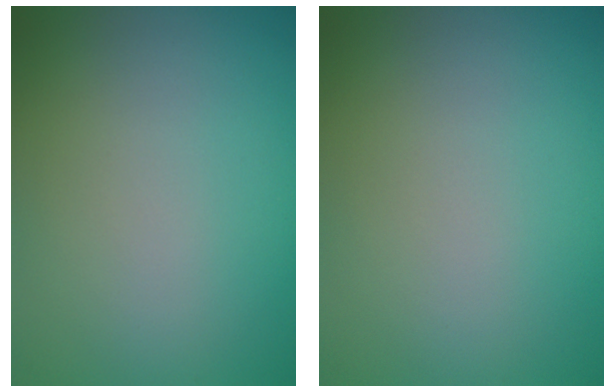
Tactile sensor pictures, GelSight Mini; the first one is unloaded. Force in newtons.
{"total": 0.0}